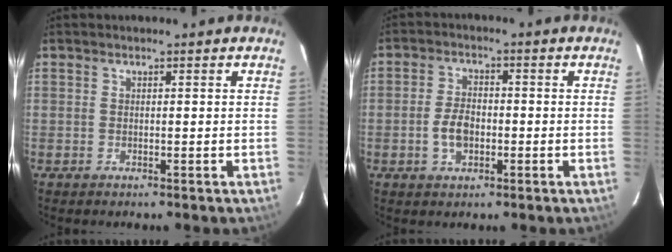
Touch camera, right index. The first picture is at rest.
{"total": 5.3, "force": [-1.4, 3.3, 3.8], "torque": [-0.080, 0.006, -0.021]}